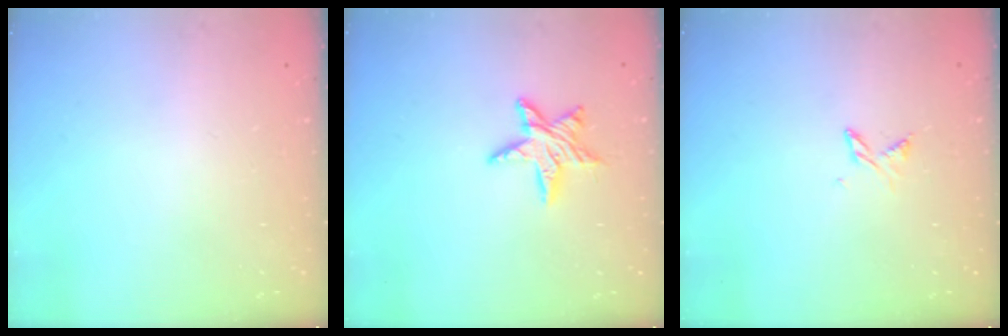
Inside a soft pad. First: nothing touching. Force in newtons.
{"total": 9.1, "press": 9.1, "slide": 0.5}
{"total": 2.9, "press": 2.8, "slide": 0.5}